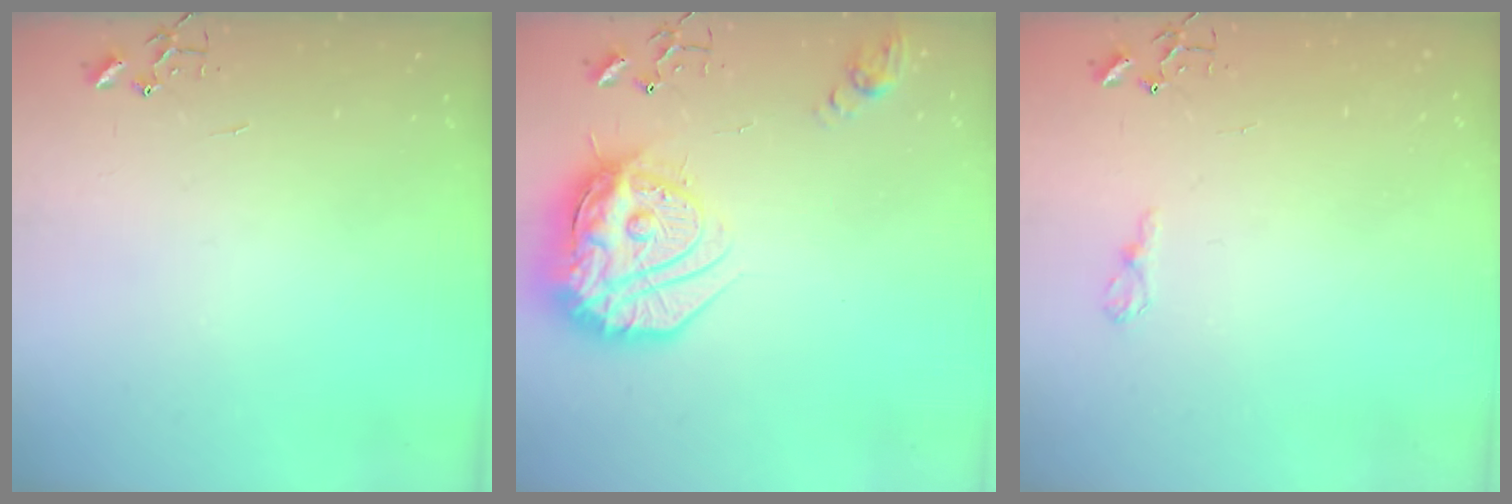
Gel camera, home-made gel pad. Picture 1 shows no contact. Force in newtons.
{"total": 23.9, "press": 23.8, "slide": 2.1}
{"total": 7.3, "press": 7.3, "slide": 0.9}